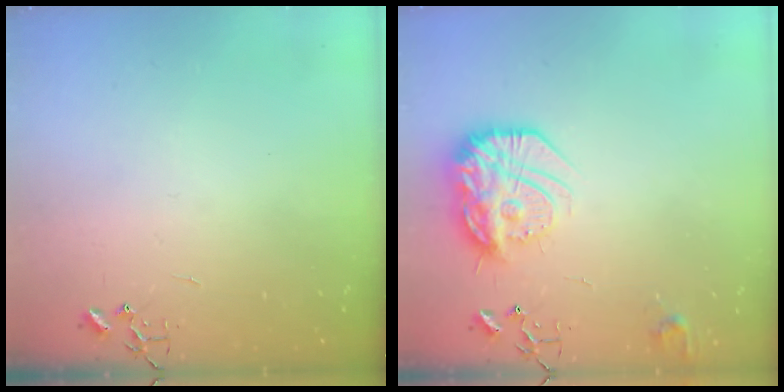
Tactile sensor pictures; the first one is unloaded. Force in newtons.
{"total": 19.0, "press": 18.9, "slide": 1.4}